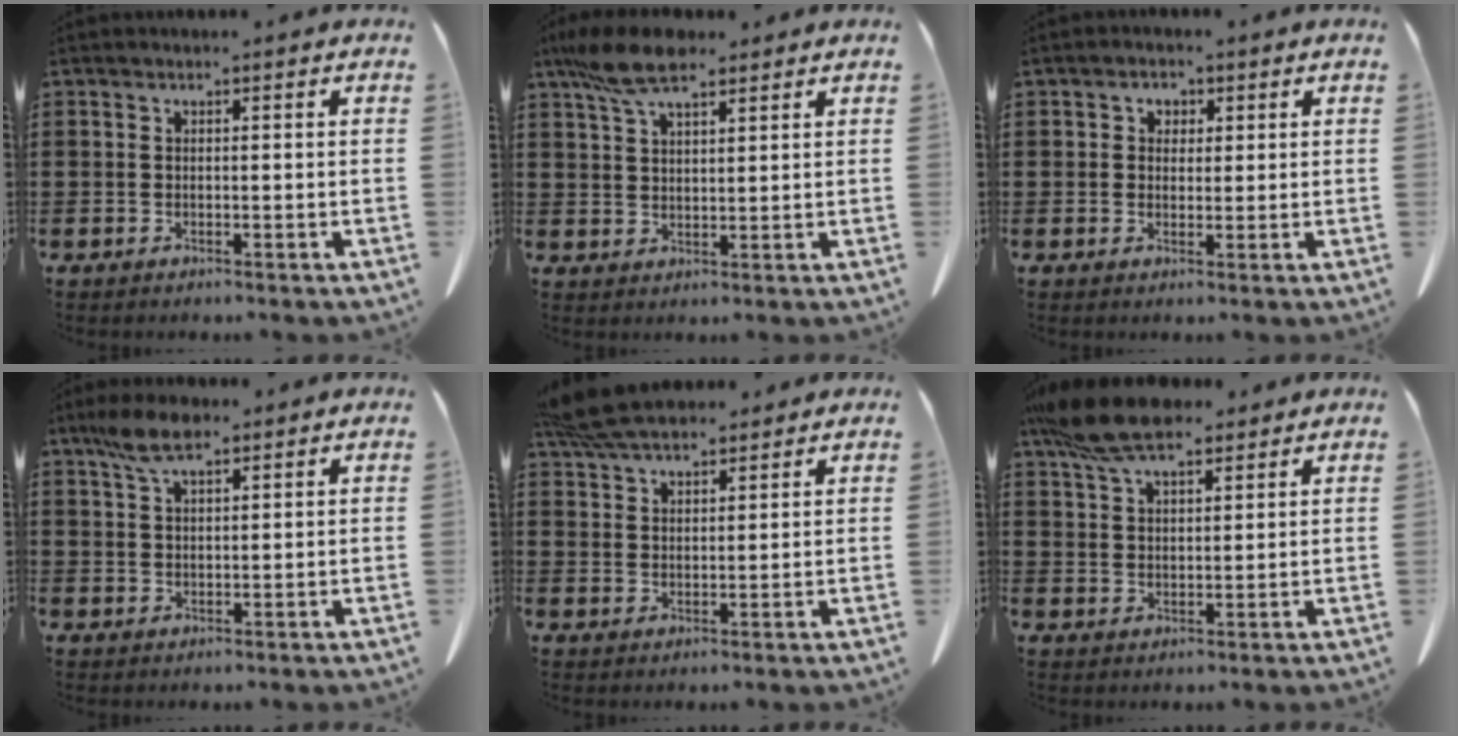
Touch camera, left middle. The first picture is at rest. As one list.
[{"total": 7.7, "force": [5.5, 2.6, 4.7], "torque": [-0.106, -0.002, 0.103]}, {"total": 1.8, "force": [0.6, 1.6, 0.5], "torque": [-0.018, 0.008, 0.009]}, {"total": 5.7, "force": [3.6, 2.0, 3.9], "torque": [-0.086, 0.006, 0.068]}, {"total": 7.0, "force": [6.1, 1.9, 2.9], "torque": [-0.075, -0.008, 0.117]}, {"total": 9.1, "force": [7.2, 3.2, 4.7], "torque": [-0.114, -0.008, 0.136]}]